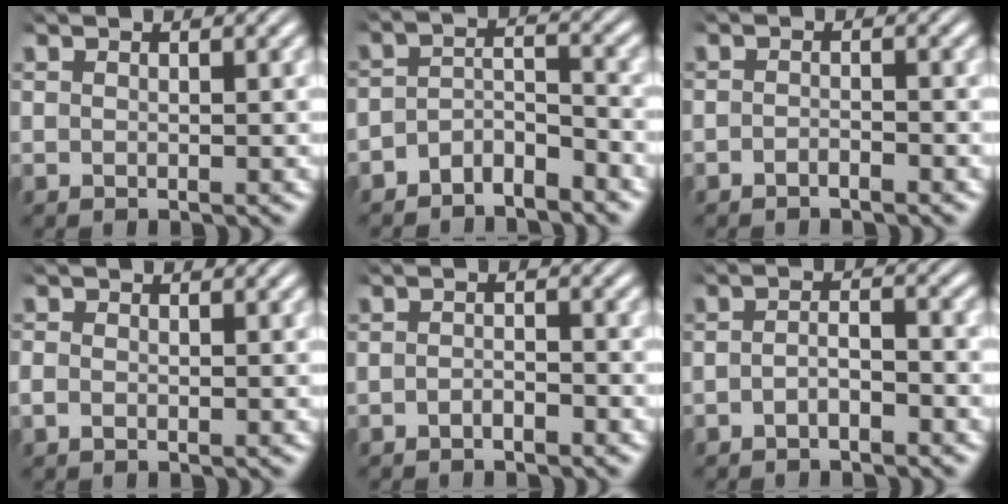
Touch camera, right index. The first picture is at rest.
{"total": 3.6, "force": [-3.1, 1.4, 1.1], "torque": [-0.014, -0.009, -0.057]}
{"total": 1.2, "force": [-1.2, 0.2, 0.2], "torque": [-0.003, -0.002, -0.024]}
{"total": 1.3, "force": [-0.6, 1.0, 0.7], "torque": [-0.022, -0.010, -0.009]}
{"total": 1.4, "force": [-1.3, 0.3, 0.5], "torque": [-0.002, 0.000, -0.027]}
{"total": 2.3, "force": [-1.6, 0.9, 1.3], "torque": [-0.020, -0.007, -0.029]}